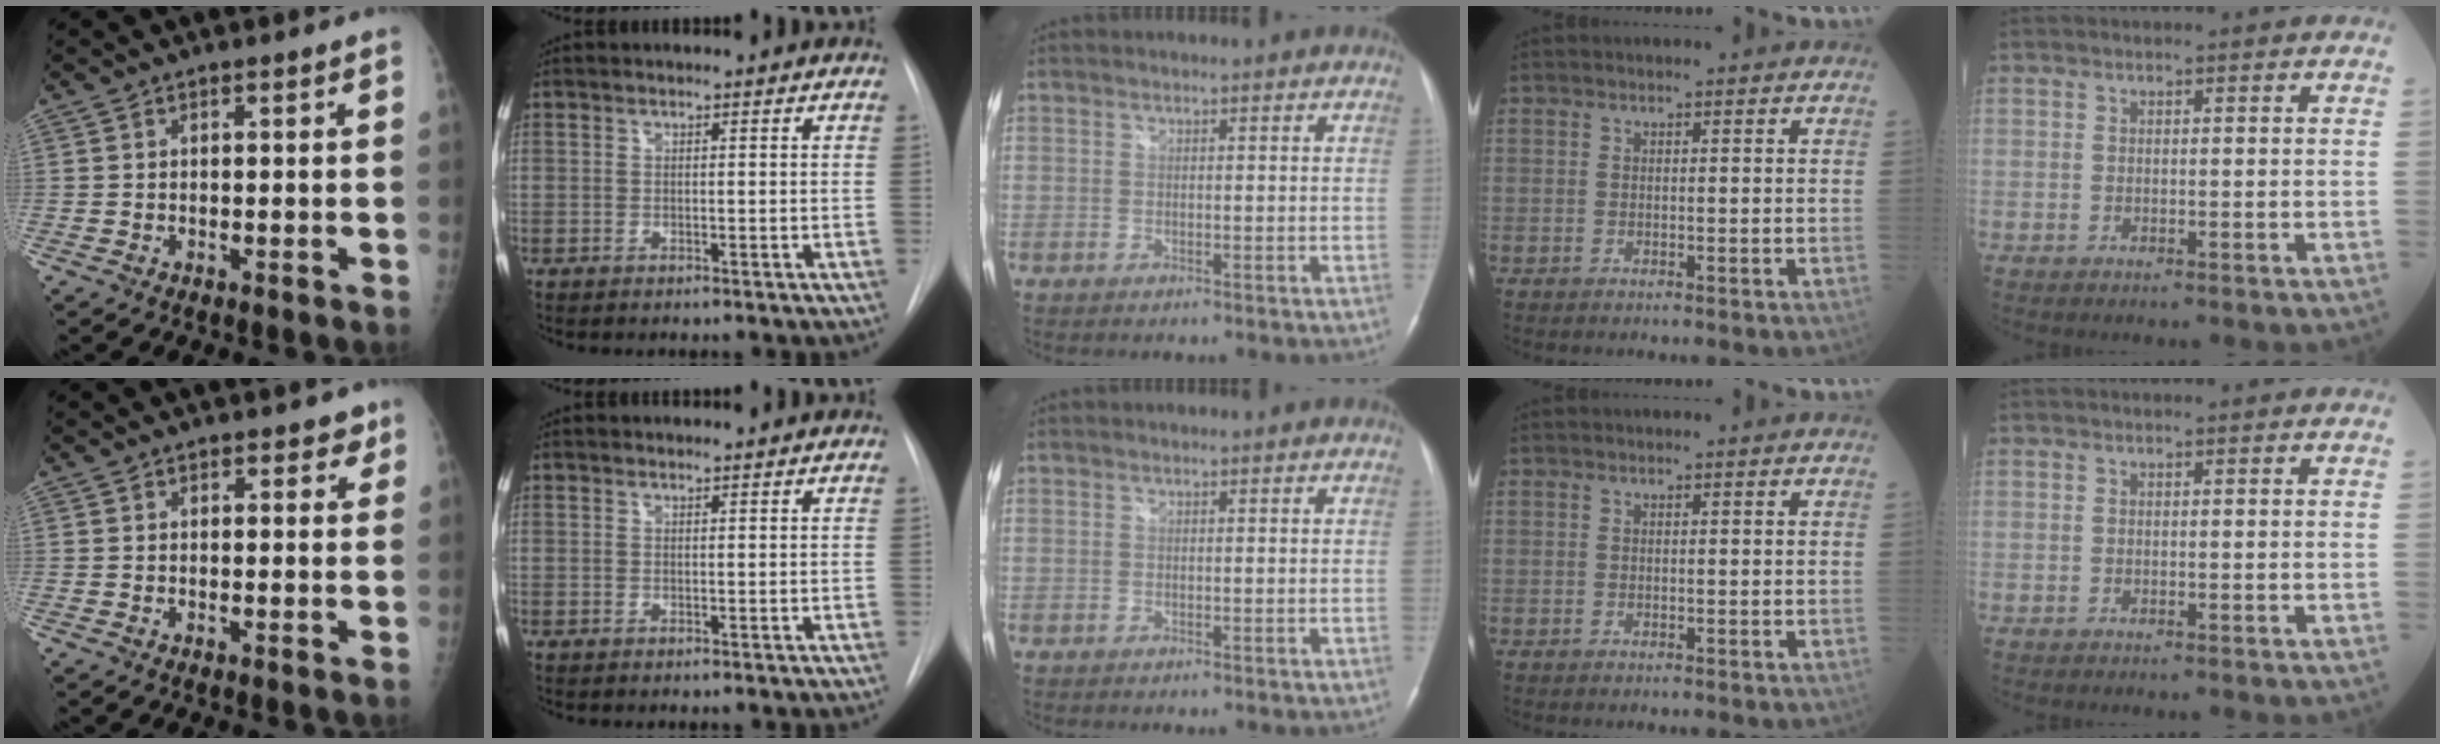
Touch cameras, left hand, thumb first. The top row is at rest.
{"thumb": {"total": 2.5, "force": [1.7, 1.5, 1.2], "torque": [0.011, -0.005, 0.017]}, "index": {"total": 0.9, "force": [0.9, 0.1, 0.1], "torque": [-0.006, 0.009, 0.017]}}